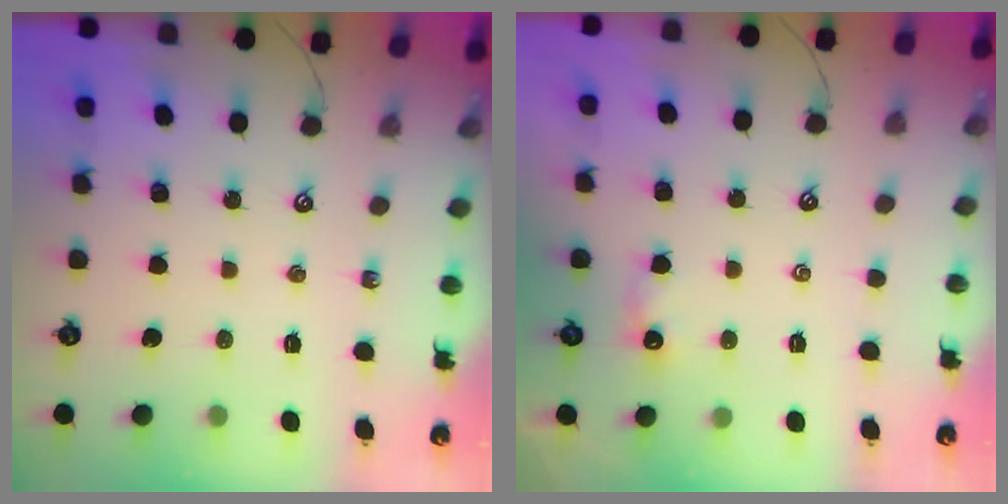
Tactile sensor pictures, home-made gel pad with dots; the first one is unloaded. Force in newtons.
{"total": 1.2, "press": 1.2, "slide": 0.3}